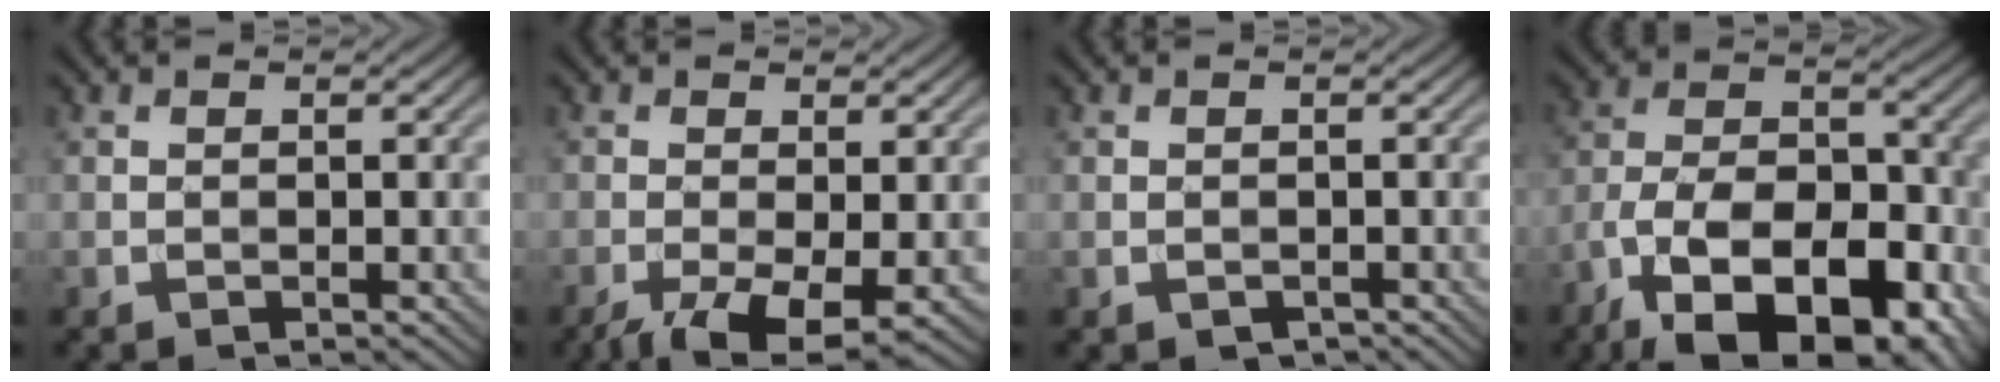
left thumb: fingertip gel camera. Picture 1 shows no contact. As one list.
[{"total": 6.9, "force": [-3.5, 2.2, 5.5], "torque": [-0.103, -0.015, -0.060]}, {"total": 0.8, "force": [-0.4, 0.6, 0.3], "torque": [-0.005, -0.006, -0.007]}, {"total": 16.8, "force": [-9.8, 8.3, 10.9], "torque": [-0.188, -0.022, -0.164]}]